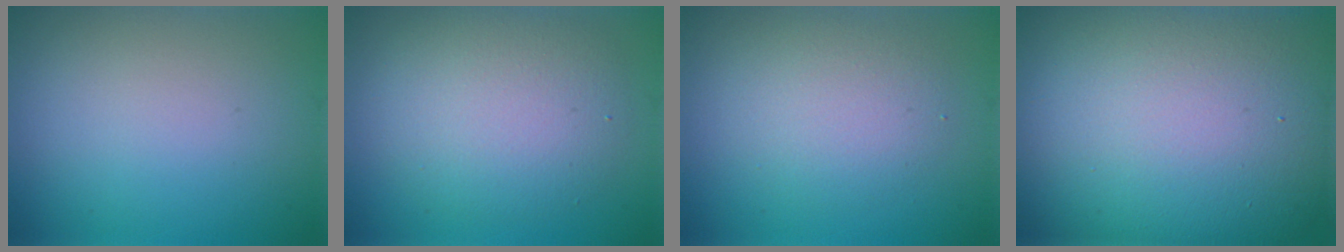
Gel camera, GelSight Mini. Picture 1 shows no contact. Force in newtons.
{"total": 5.6, "press": 5.6, "slide": 0.5}
{"total": 3.4, "press": 3.4, "slide": 0.2}
{"total": 20.6, "press": 20.5, "slide": 1.4}